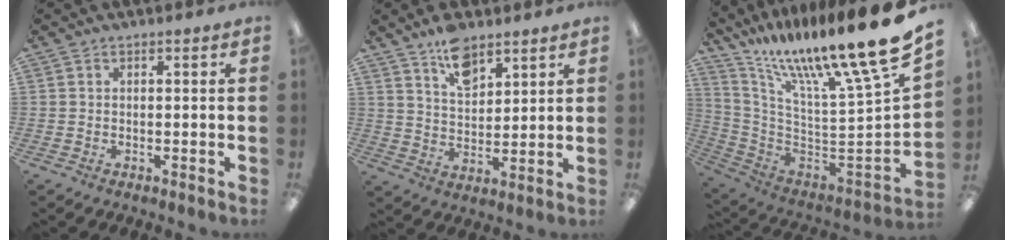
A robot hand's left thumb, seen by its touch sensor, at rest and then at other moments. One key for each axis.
{"total": 9.2, "fx": 6.7, "fy": 4.7, "fz": 4.2, "tx": -0.062, "ty": -0.036, "tz": 0.119}
{"total": 16.2, "fx": 11.9, "fy": -0.1, "fz": 11.0, "tx": -0.145, "ty": -0.133, "tz": 0.177}